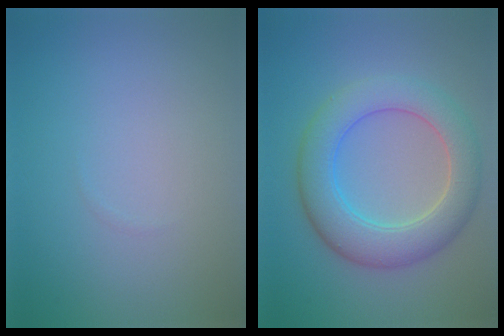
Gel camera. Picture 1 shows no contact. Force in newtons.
{"total": 6.6, "press": 6.6, "slide": 0.4}